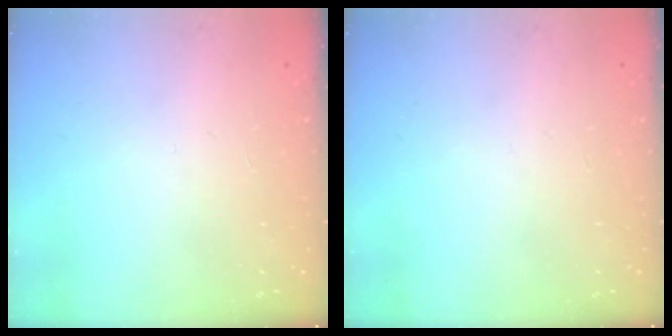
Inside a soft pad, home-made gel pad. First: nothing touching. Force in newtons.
{"total": 0.0}